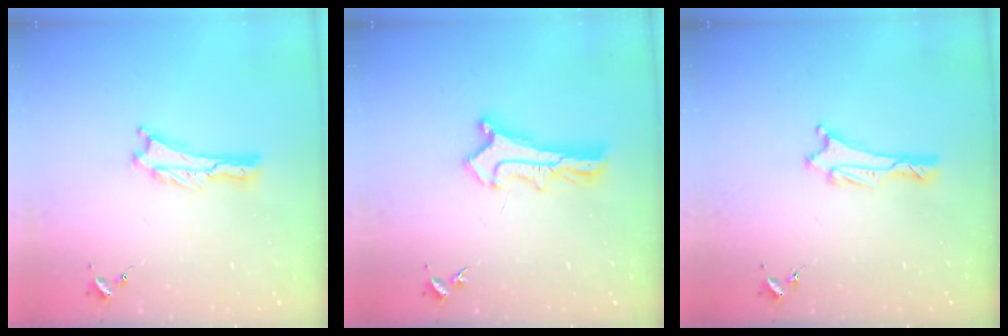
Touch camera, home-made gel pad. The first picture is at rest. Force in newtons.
{"total": 2.6, "press": 2.6, "slide": 0.2}
{"total": 1.1, "press": 1.1, "slide": 0.1}